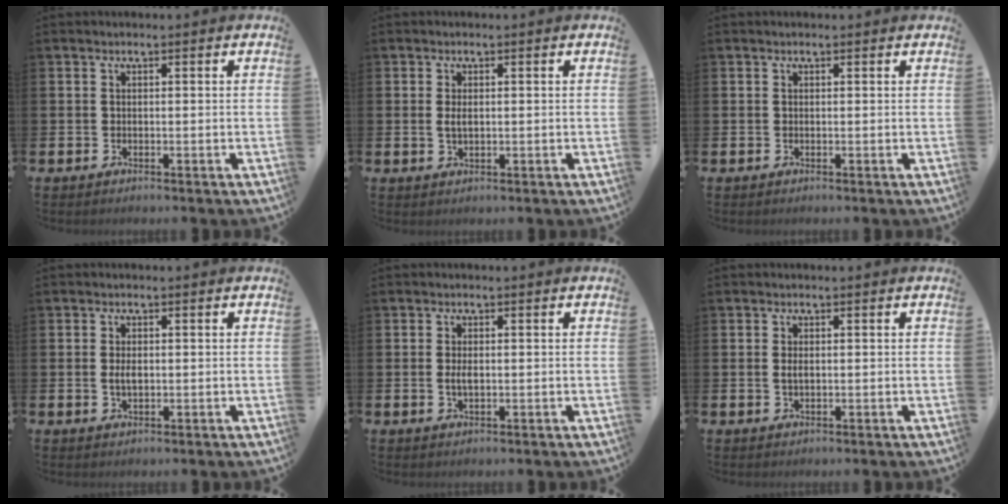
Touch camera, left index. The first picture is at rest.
{"total": 1.4, "force": [0.2, 0.7, 1.2], "torque": [-0.022, 0.005, 0.002]}
{"total": 0.0}
{"total": 2.0, "force": [0.0, 1.0, 1.7], "torque": [-0.031, 0.004, -0.001]}
{"total": 1.8, "force": [0.0, 0.8, 1.6], "torque": [-0.029, 0.002, -0.001]}
{"total": 1.1, "force": [0.2, 0.5, 0.9], "torque": [-0.016, 0.005, 0.001]}